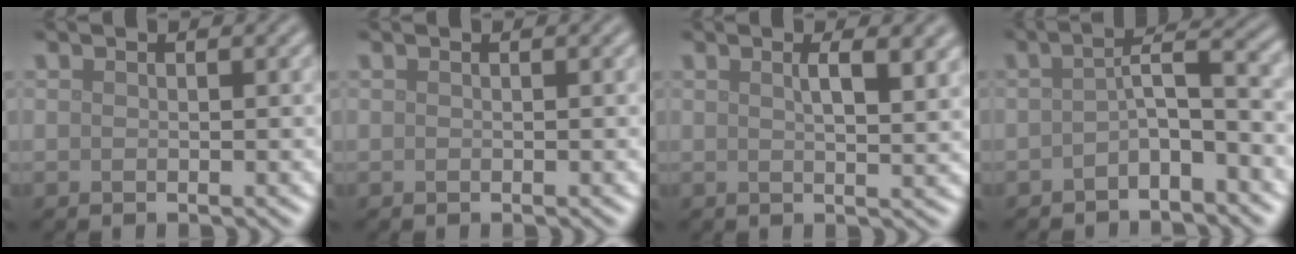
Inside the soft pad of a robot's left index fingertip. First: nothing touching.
{"total": 0.0}
{"total": 3.9, "force": [1.5, 1.2, 3.3], "torque": [-0.043, 0.005, 0.023]}
{"total": 3.6, "force": [-1.4, 1.0, 3.2], "torque": [-0.053, 0.014, -0.033]}